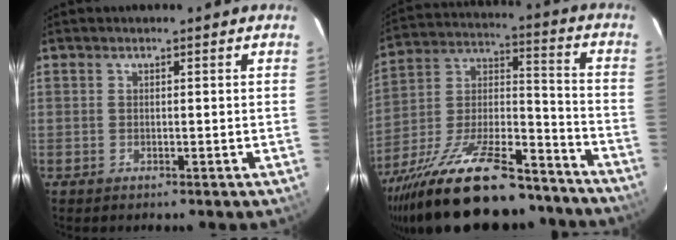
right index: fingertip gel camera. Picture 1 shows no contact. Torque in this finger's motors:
{"motor_torque": [1.27, -0.87, 1.05, 0.21]}